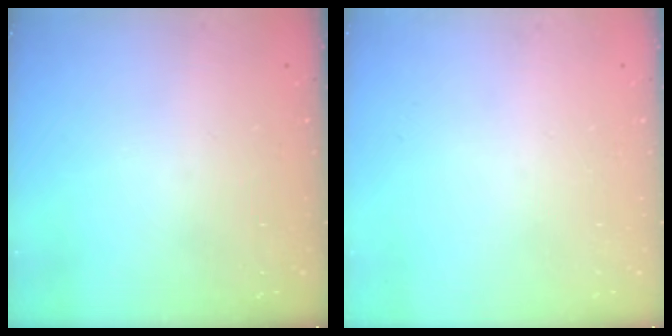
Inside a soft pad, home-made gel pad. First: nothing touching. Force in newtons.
{"total": 0.0}